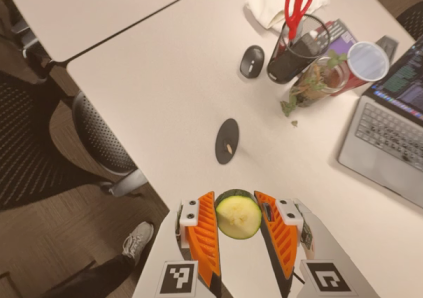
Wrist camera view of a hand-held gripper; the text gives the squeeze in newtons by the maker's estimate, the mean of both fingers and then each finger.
{"total": 8.5, "left": 8.1, "right": 9.0}